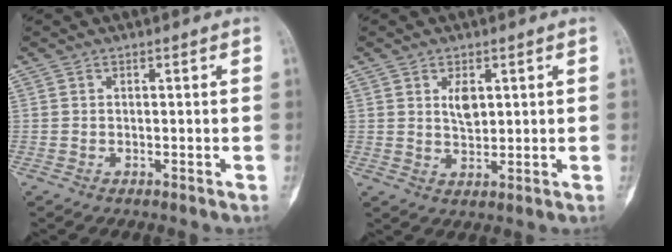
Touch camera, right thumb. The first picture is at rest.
{"total": 3.9, "force": [1.3, 2.1, 2.9], "torque": [-0.041, -0.012, 0.026]}